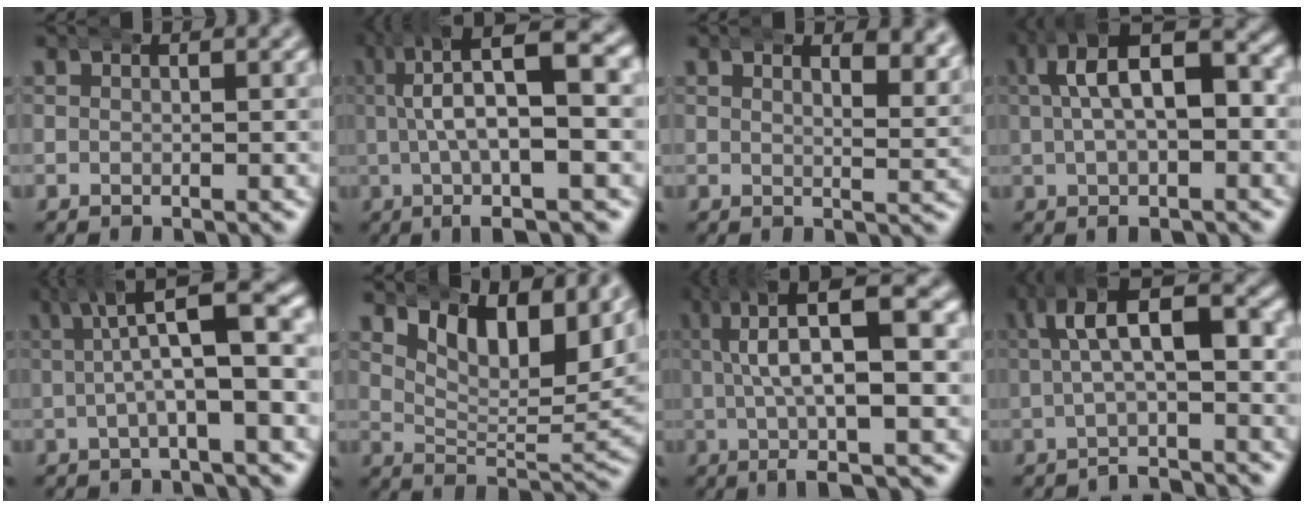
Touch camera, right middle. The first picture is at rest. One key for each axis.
{"total": 10.8, "fx": 1.4, "fy": 4.0, "fz": 10.0, "tx": -0.143, "ty": 0.017, "tz": 0.016}
{"total": 3.4, "fx": 2.4, "fy": 0.9, "fz": 2.2, "tx": -0.026, "ty": -0.002, "tz": 0.035}
{"total": 9.7, "fx": 1.2, "fy": 5.4, "fz": 8.0, "tx": -0.120, "ty": 0.016, "tz": 0.008}
{"total": 8.7, "fx": 1.4, "fy": 3.1, "fz": 8.0, "tx": -0.101, "ty": 0.025, "tz": 0.010}
{"total": 8.7, "fx": 4.5, "fy": 3.8, "fz": 6.3, "tx": -0.087, "ty": 0.002, "tz": 0.071}
{"total": 11.1, "fx": 2.0, "fy": 4.1, "fz": 10.1, "tx": -0.139, "ty": 0.019, "tz": 0.025}
{"total": 8.8, "fx": -0.8, "fy": 5.0, "fz": 7.1, "tx": -0.095, "ty": 0.005, "tz": -0.024}